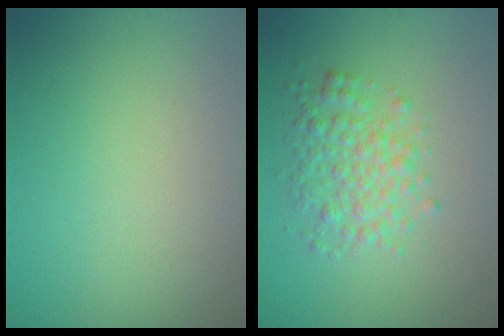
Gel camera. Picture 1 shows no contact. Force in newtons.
{"total": 3.4, "press": 3.4, "slide": 0.0}